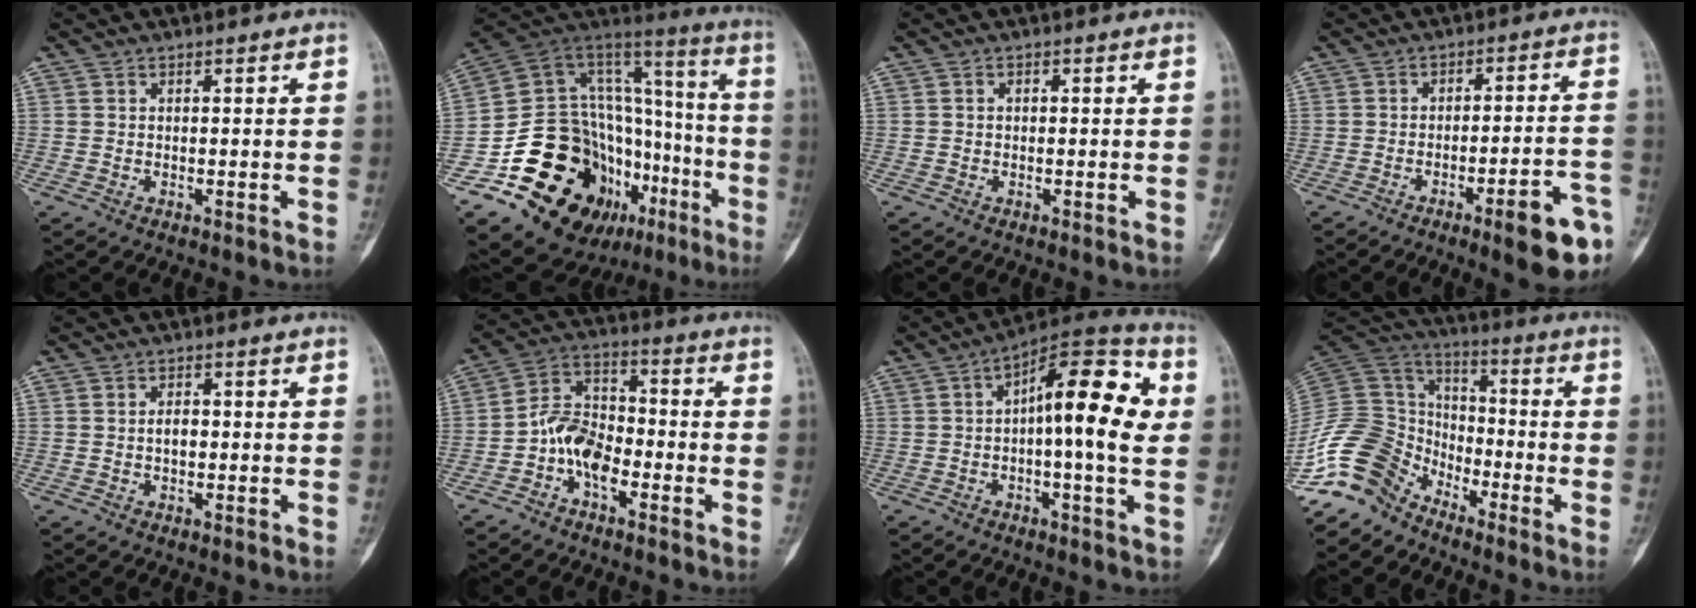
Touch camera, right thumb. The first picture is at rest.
{"total": 30.4, "force": [-13.2, 18.1, 20.5], "torque": [-0.276, 0.114, -0.202]}
{"total": 0.5, "force": [0.0, 0.4, 0.4], "torque": [-0.007, 0.001, -0.001]}
{"total": 11.3, "force": [-6.1, 2.3, 9.3], "torque": [-0.112, 0.034, -0.077]}
{"total": 2.0, "force": [-0.2, 1.2, 1.6], "torque": [-0.019, 0.004, -0.007]}
{"total": 9.4, "force": [-3.5, 5.8, 6.5], "torque": [-0.105, 0.039, -0.078]}
{"total": 20.2, "force": [3.1, 7.3, 18.5], "torque": [-0.245, 0.023, 0.033]}
{"total": 15.4, "force": [-11.1, 9.2, 5.3], "torque": [-0.100, 0.088, -0.224]}